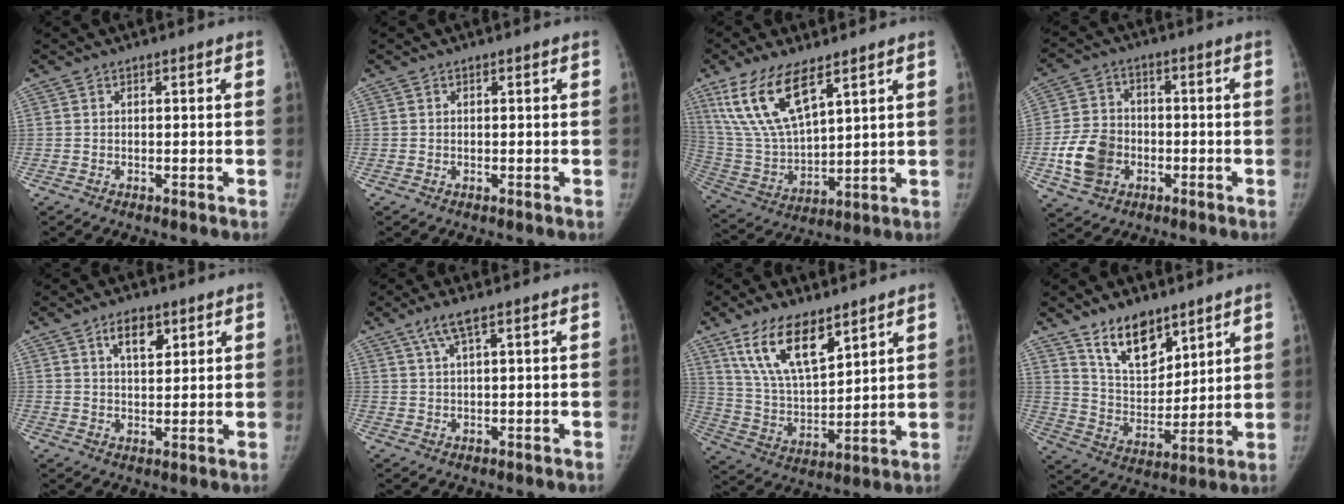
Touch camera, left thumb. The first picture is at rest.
{"total": 0.0}
{"total": 15.8, "force": [9.1, 6.1, 11.4], "torque": [-0.219, -0.033, 0.191]}
{"total": 10.6, "force": [-3.0, 8.4, 5.6], "torque": [-0.093, 0.015, -0.054]}
{"total": 5.4, "force": [3.0, 2.8, 3.6], "torque": [-0.043, -0.018, 0.049]}
{"total": 3.6, "force": [2.0, 0.3, 3.0], "torque": [-0.074, 0.003, 0.049]}
{"total": 14.7, "force": [9.3, 6.1, 9.6], "torque": [-0.153, -0.044, 0.187]}
{"total": 12.7, "force": [8.9, 6.4, 6.4], "torque": [-0.073, -0.067, 0.170]}